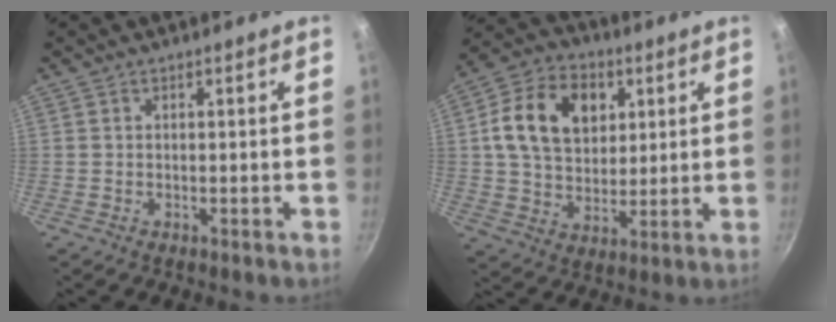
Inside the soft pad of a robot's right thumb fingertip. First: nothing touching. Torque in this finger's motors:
{"motor_torque": [0.20, 0.53, 0.34, -0.24, 0.29]}